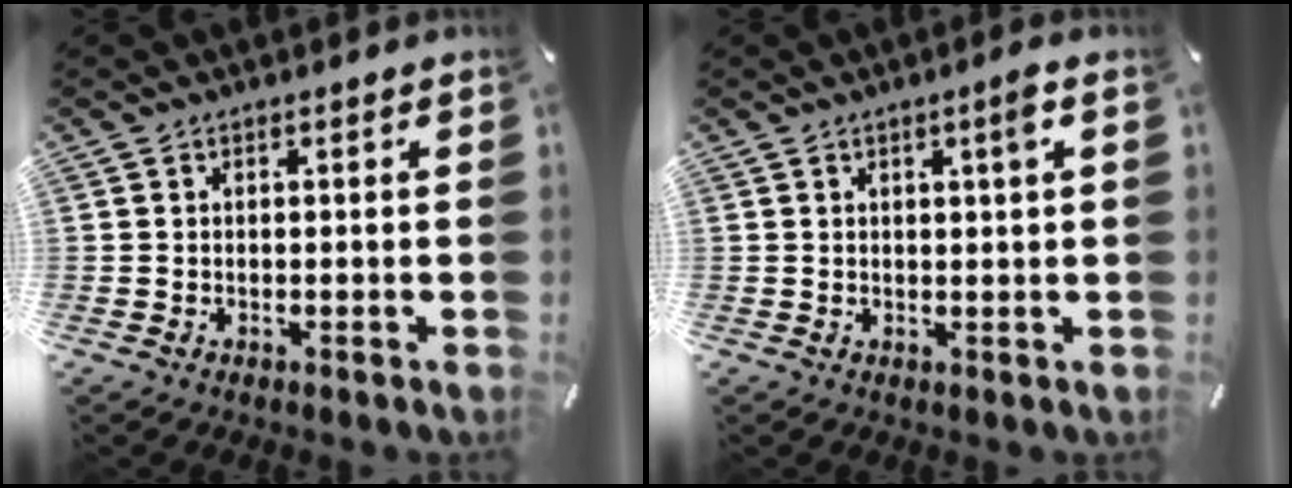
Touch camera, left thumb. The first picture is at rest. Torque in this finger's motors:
{"motor_torque": [-0.14, 0.04, 0.11, 0.20, 0.07]}